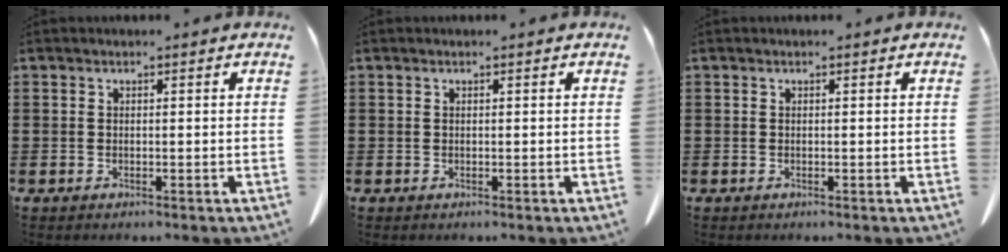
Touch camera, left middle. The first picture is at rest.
{"total": 0.0}
{"total": 0.0}